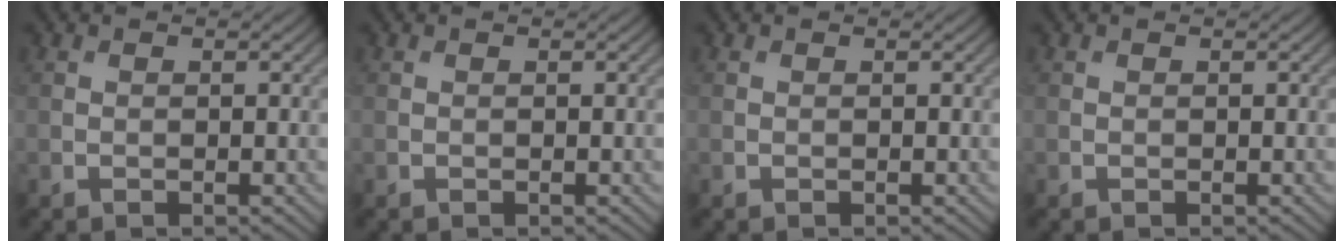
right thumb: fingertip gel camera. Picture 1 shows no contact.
{"total": 0.0}
{"total": 0.0}
{"total": 0.0}